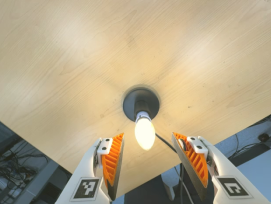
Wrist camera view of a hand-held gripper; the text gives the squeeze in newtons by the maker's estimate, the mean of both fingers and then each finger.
{"total": 0.0}